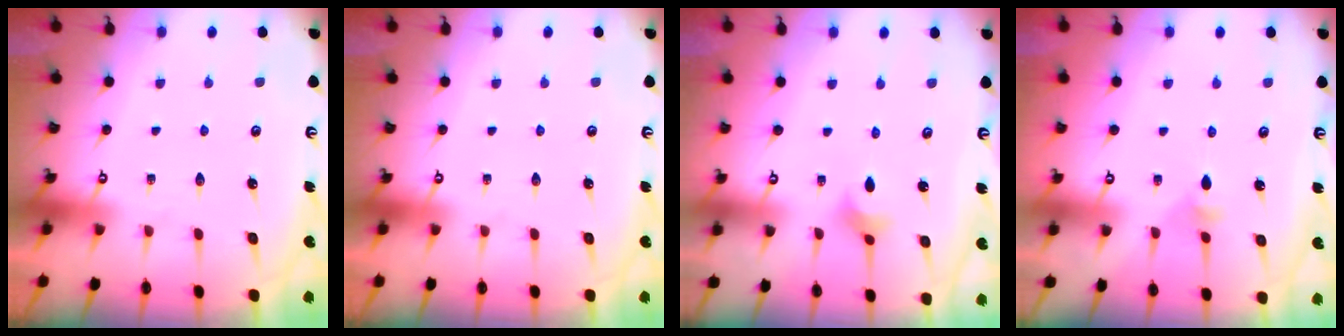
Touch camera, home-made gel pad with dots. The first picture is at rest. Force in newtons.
{"total": 0.0}
{"total": 2.1, "press": 2.0, "slide": 0.5}
{"total": 3.3, "press": 3.2, "slide": 0.6}